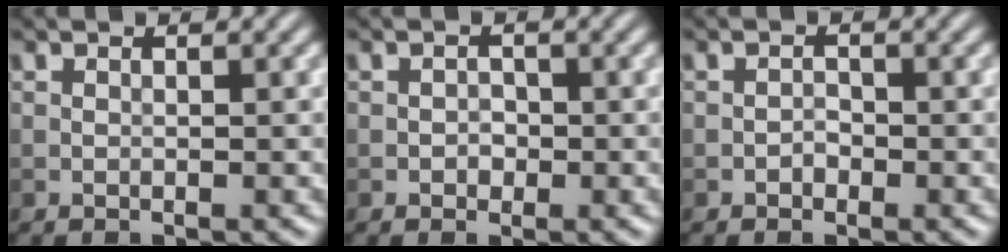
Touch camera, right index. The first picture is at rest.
{"total": 1.0, "force": [-0.3, 0.9, 0.4], "torque": [-0.002, -0.001, -0.008]}
{"total": 0.8, "force": [-0.4, 0.6, 0.4], "torque": [-0.004, 0.000, -0.009]}